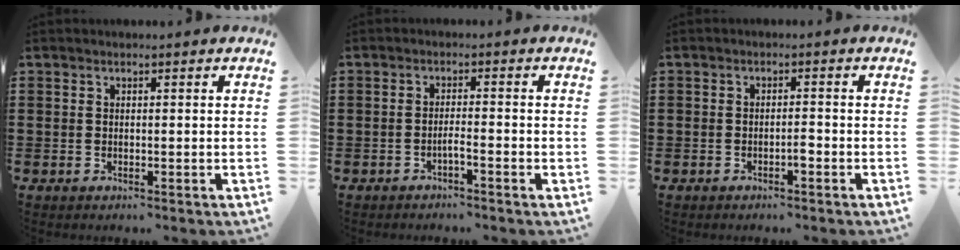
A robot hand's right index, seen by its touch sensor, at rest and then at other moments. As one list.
[{"total": 1.7, "force": [-1.2, -0.1, 1.2], "torque": [-0.021, -0.002, -0.022]}, {"total": 1.6, "force": [-1.0, 0.3, 1.3], "torque": [-0.026, -0.002, -0.018]}]